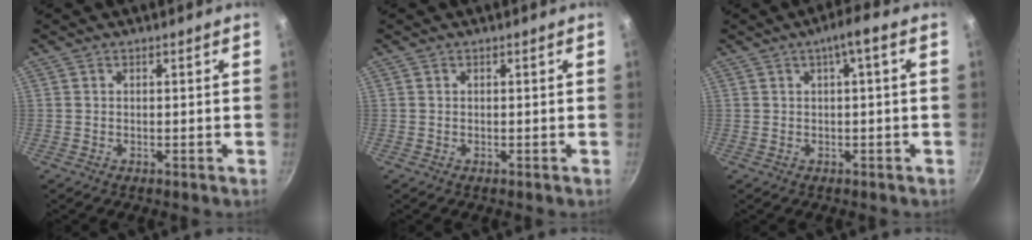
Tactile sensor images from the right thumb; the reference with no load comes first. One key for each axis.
{"total": 0.0}
{"total": 4.1, "fx": 0.8, "fy": 0.8, "fz": 3.9, "tx": -0.068, "ty": 0.022, "tz": 0.017}